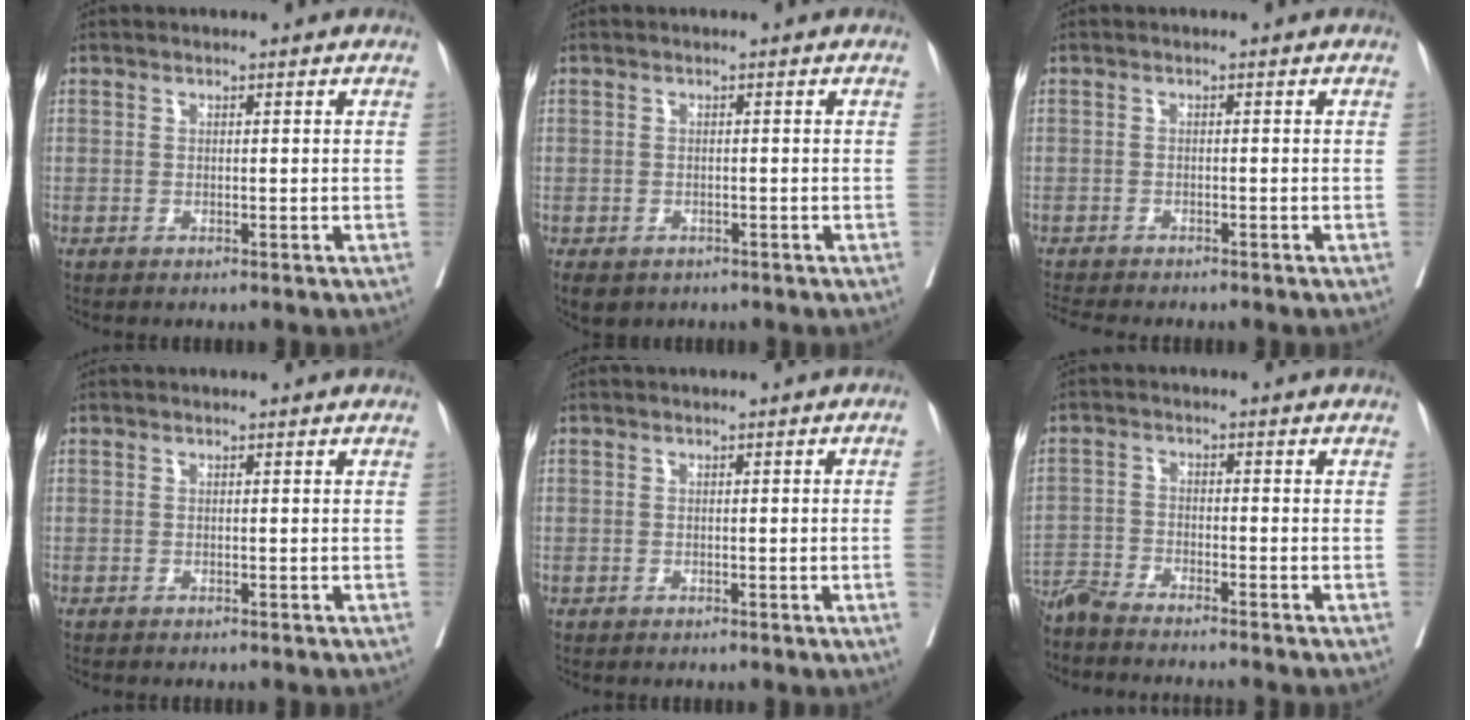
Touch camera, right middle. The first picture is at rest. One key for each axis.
{"total": 7.0, "fx": -4.1, "fy": 4.9, "fz": 2.8, "tx": -0.072, "ty": -0.011, "tz": -0.051}
{"total": 4.2, "fx": -3.9, "fy": 0.2, "fz": 1.5, "tx": -0.022, "ty": -0.009, "tz": -0.063}
{"total": 0.9, "fx": -0.8, "fy": 0.1, "fz": 0.3, "tx": -0.005, "ty": -0.001, "tz": -0.013}
{"total": 1.7, "fx": -0.4, "fy": -0.2, "fz": 1.7, "tx": -0.026, "ty": 0.006, "tz": -0.003}
{"total": 7.3, "fx": -6.9, "fy": -0.4, "fz": 2.4, "tx": -0.025, "ty": -0.019, "tz": -0.119}